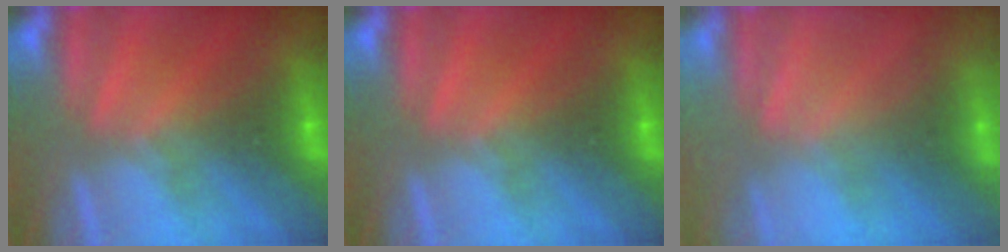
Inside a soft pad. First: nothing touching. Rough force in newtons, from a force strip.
{"total": 0.0}
{"total": 2.2}